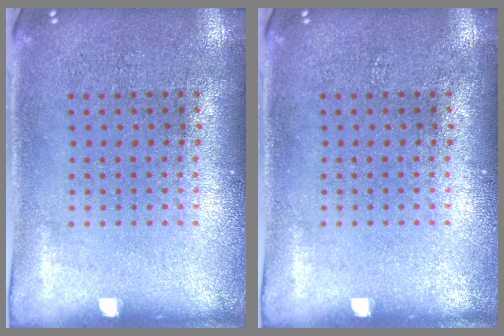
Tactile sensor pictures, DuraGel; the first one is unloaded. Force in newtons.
{"total": 0.0}